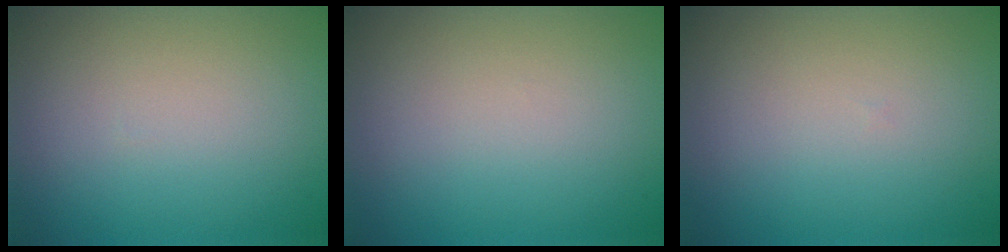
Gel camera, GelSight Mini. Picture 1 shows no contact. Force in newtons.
{"total": 0.0}
{"total": 0.0}